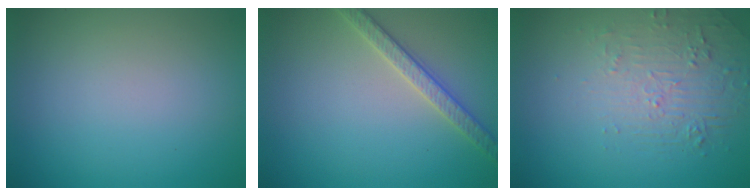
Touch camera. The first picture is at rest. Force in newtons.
{"total": 2.7, "press": 2.7, "slide": 0.1}
{"total": 2.2, "press": 1.3, "slide": 1.8}